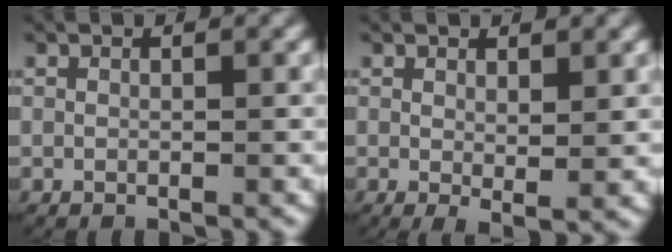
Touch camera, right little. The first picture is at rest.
{"total": 1.7, "force": [0.4, 0.5, 1.6], "torque": [-0.022, -0.013, 0.011]}